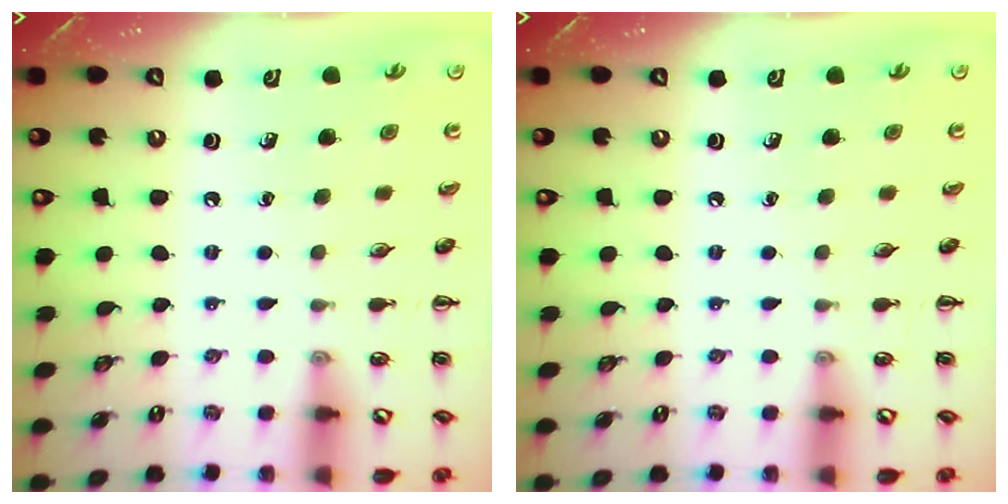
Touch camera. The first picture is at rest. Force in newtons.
{"total": 0.0}